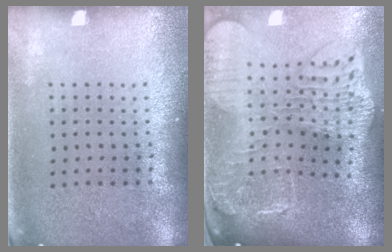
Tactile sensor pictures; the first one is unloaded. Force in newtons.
{"total": 2.9, "press": 2.5, "slide": 1.5}